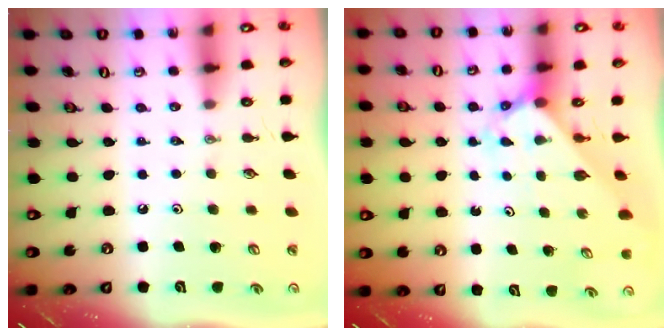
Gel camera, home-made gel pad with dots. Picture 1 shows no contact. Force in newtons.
{"total": 2.3, "press": 2.3, "slide": 0.2}